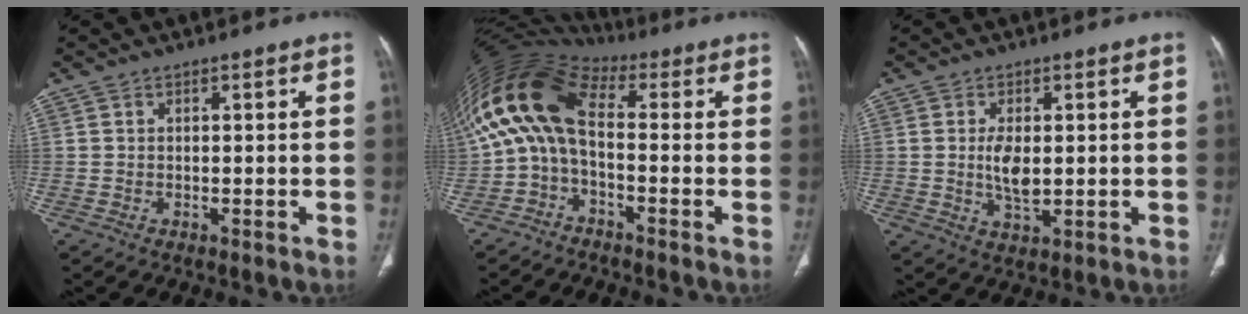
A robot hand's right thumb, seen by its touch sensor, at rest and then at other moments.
{"total": 14.0, "force": [0.2, 7.4, 11.9], "torque": [-0.234, 0.056, -0.009]}
{"total": 5.4, "force": [0.3, 2.6, 4.7], "torque": [-0.087, -0.010, 0.010]}